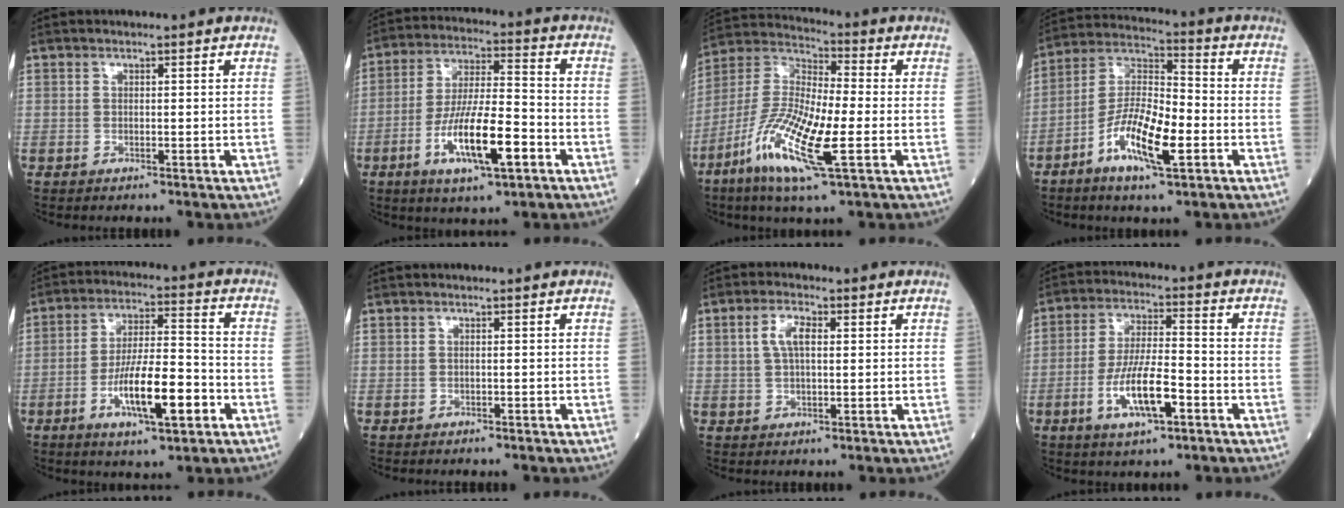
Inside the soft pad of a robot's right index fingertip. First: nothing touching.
{"total": 12.8, "force": [-5.0, 2.4, 11.6], "torque": [-0.219, -0.006, -0.085]}
{"total": 15.1, "force": [-5.4, 2.2, 13.9], "torque": [-0.290, -0.017, -0.105]}
{"total": 12.1, "force": [-4.7, 2.9, 10.8], "torque": [-0.215, 0.000, -0.087]}
{"total": 11.8, "force": [-4.5, 2.4, 10.7], "torque": [-0.194, 0.001, -0.074]}
{"total": 1.0, "force": [-0.9, 0.2, 0.5], "torque": [-0.010, -0.002, -0.010]}
{"total": 4.2, "force": [1.0, 1.6, 3.7], "torque": [-0.077, 0.013, 0.021]}
{"total": 9.8, "force": [-3.8, 2.2, 8.8], "torque": [-0.173, -0.002, -0.067]}